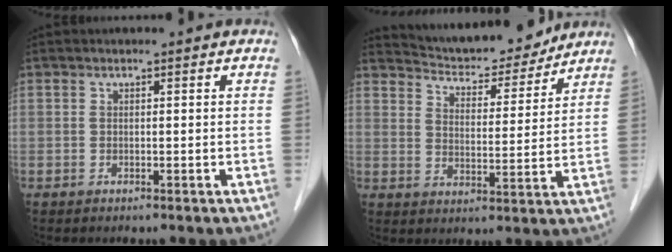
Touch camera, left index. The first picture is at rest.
{"total": 12.6, "force": [12.0, 2.3, 2.9], "torque": [-0.042, -0.003, 0.179]}